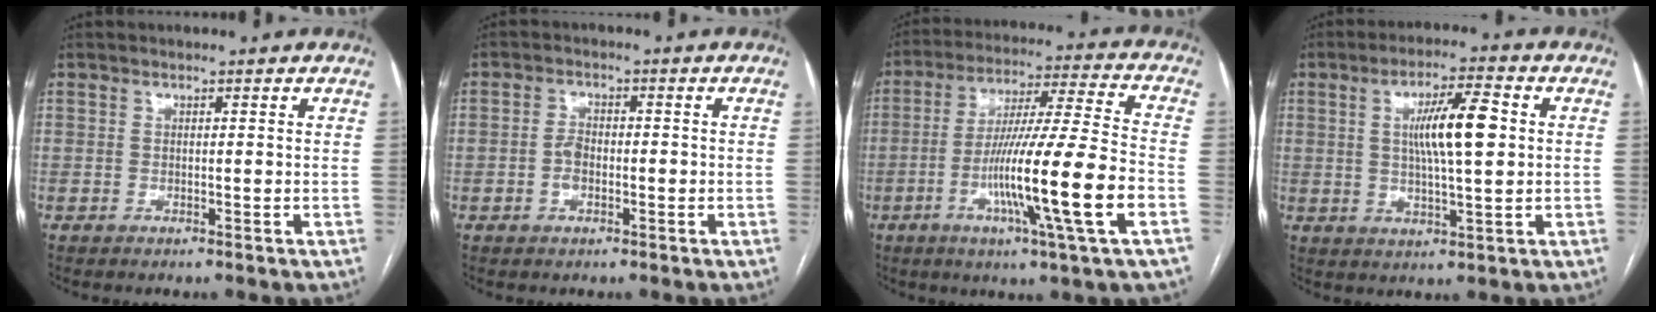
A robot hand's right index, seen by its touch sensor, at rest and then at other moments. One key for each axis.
{"total": 2.6, "fx": -0.8, "fy": 1.5, "fz": 2.0, "tx": -0.039, "ty": 0.008, "tz": -0.014}
{"total": 17.4, "fx": -5.3, "fy": -1.1, "fz": 16.6, "tx": -0.299, "ty": -0.011, "tz": -0.097}
{"total": 9.3, "fx": 1.5, "fy": 1.2, "fz": 9.1, "tx": -0.161, "ty": 0.008, "tz": 0.027}